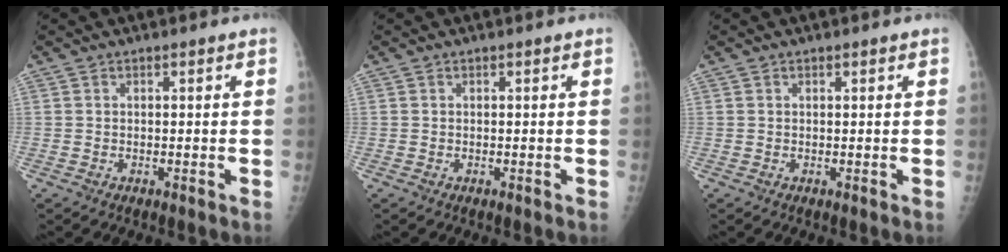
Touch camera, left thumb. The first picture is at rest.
{"total": 0.0}
{"total": 0.0}